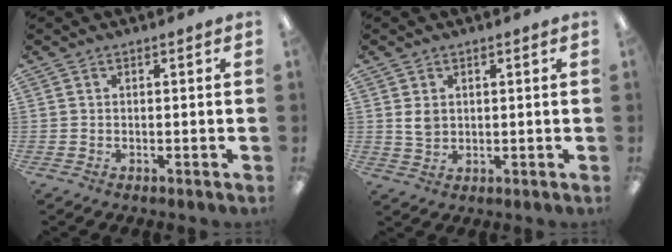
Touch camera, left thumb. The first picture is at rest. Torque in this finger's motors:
{"motor_torque": [0.59, 0.58, 0.53, -0.42, 0.06]}